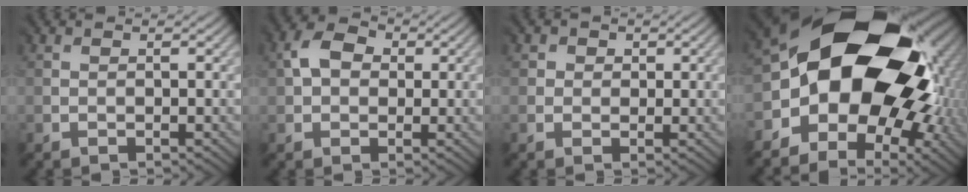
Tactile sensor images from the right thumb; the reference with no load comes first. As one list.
[{"total": 4.7, "force": [1.5, 3.5, 2.8], "torque": [-0.065, 0.013, 0.018]}, {"total": 1.4, "force": [0.6, 1.1, -0.6], "torque": [0.007, -0.001, 0.006]}, {"total": 18.5, "force": [0.5, 13.5, 12.7], "torque": [-0.196, -0.040, 0.030]}]